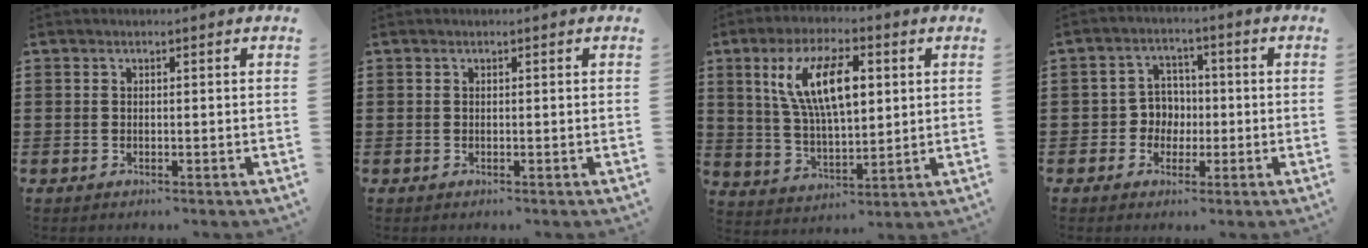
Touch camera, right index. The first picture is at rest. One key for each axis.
{"total": 0.0}
{"total": 11.6, "fx": 3.7, "fy": 4.6, "fz": 10.0, "tx": -0.214, "ty": 0.013, "tz": 0.059}
{"total": 4.4, "fx": -0.7, "fy": 4.2, "fz": 1.3, "tx": -0.042, "ty": 0.012, "tz": -0.017}